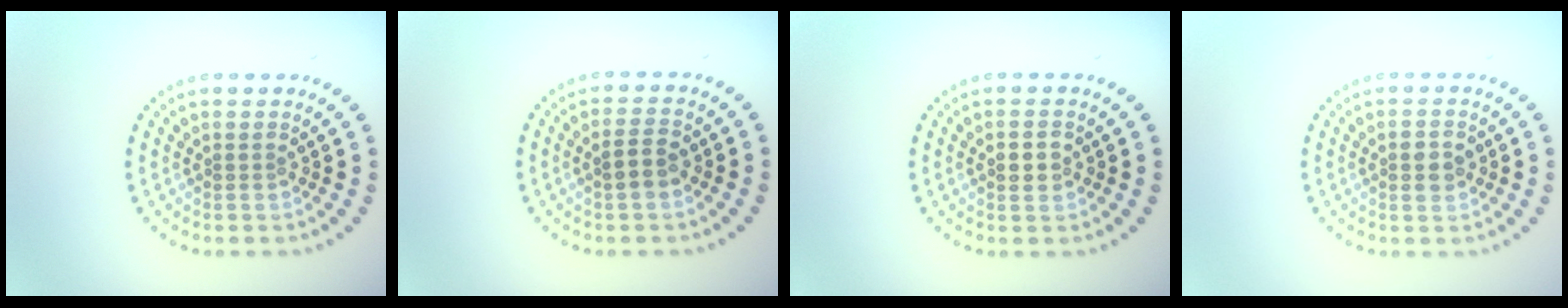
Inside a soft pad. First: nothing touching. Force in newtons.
{"total": 2.3, "press": 2.3, "slide": 0.4}
{"total": 2.2, "press": 2.1, "slide": 0.1}
{"total": 2.1, "press": 2.1, "slide": 0.2}